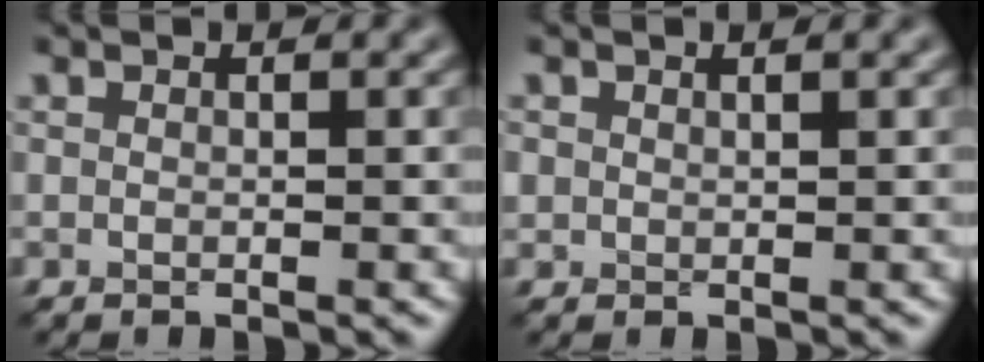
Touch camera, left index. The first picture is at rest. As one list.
[{"total": 0.7, "force": [0.5, 0.4, 0.3], "torque": [-0.007, 0.000, 0.009]}]